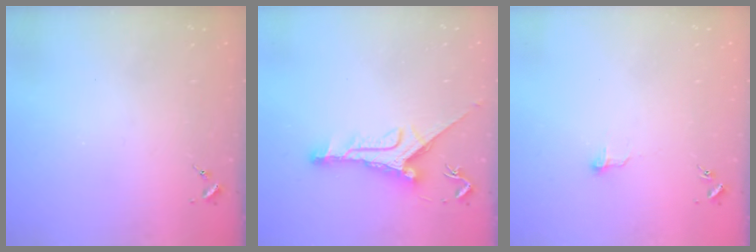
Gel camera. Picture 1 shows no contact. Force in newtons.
{"total": 10.9, "press": 10.9, "slide": 0.9}
{"total": 5.6, "press": 5.5, "slide": 0.6}